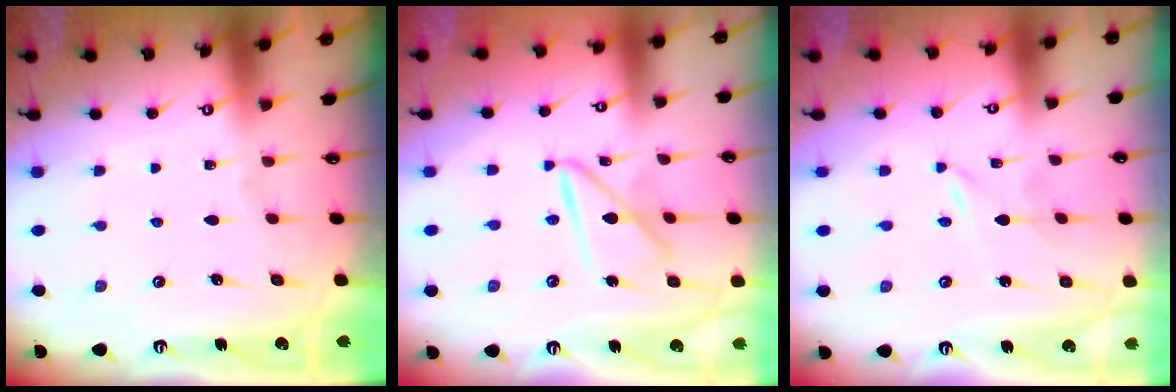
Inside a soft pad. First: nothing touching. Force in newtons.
{"total": 11.7, "press": 11.7, "slide": 1.0}
{"total": 0.0}